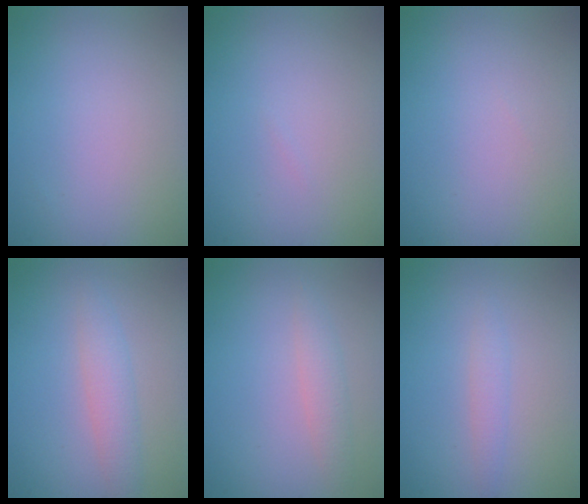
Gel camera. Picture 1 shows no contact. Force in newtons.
{"total": 0.0}
{"total": 0.0}
{"total": 2.5, "press": 2.5, "slide": 0.2}
{"total": 1.7, "press": 1.7, "slide": 0.1}
{"total": 1.3, "press": 1.3, "slide": 0.2}